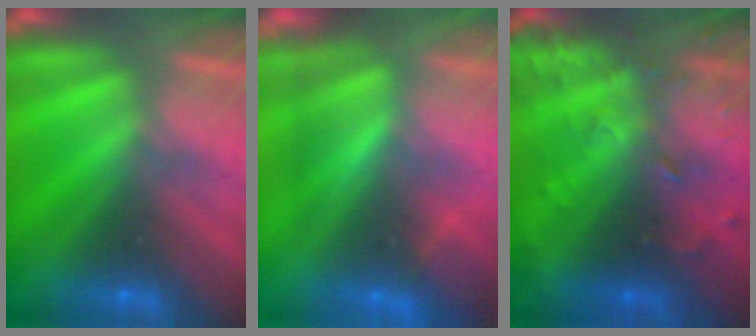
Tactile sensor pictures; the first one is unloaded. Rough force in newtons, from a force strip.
{"total": 3.8}
{"total": 8.3}